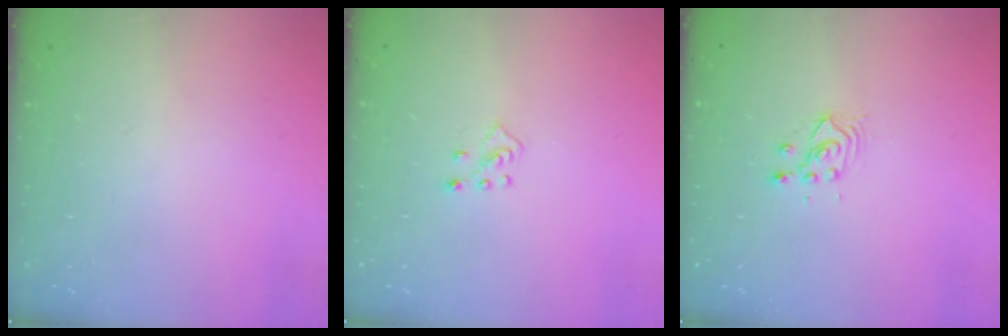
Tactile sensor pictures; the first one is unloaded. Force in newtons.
{"total": 2.3, "press": 2.3, "slide": 0.5}
{"total": 3.6, "press": 3.6, "slide": 0.3}